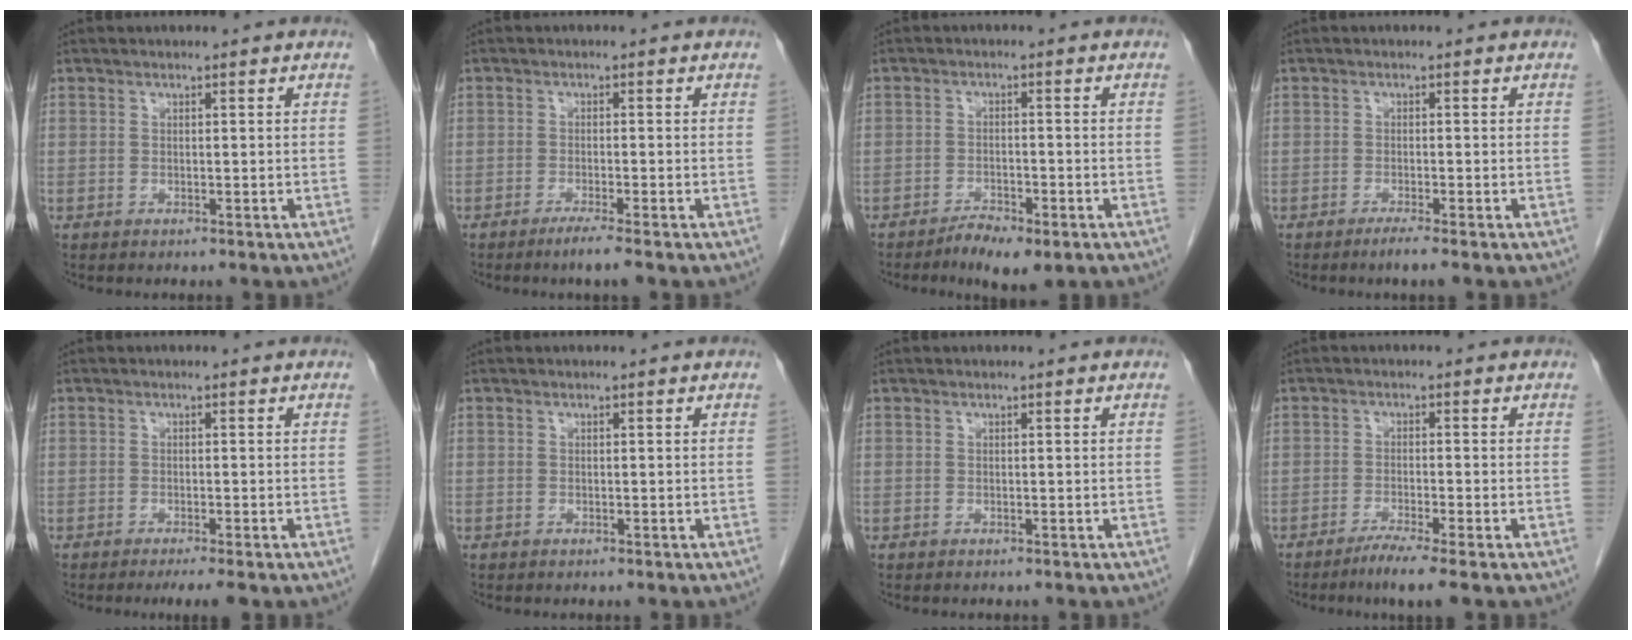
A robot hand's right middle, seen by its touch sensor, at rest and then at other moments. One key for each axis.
{"total": 2.7, "fx": -1.9, "fy": -0.5, "fz": 1.8, "tx": -0.037, "ty": -0.007, "tz": -0.035}
{"total": 4.8, "fx": -3.3, "fy": 1.2, "fz": 3.4, "tx": -0.059, "ty": -0.006, "tz": -0.048}
{"total": 1.8, "fx": -1.3, "fy": -0.4, "fz": 1.1, "tx": -0.025, "ty": -0.004, "tz": -0.024}
{"total": 2.9, "fx": -2.1, "fy": 0.1, "fz": 1.9, "tx": -0.024, "ty": -0.007, "tz": -0.031}
{"total": 0.0}
{"total": 0.0}
{"total": 4.2, "fx": -3.1, "fy": -0.7, "fz": 2.8, "tx": -0.053, "ty": -0.012, "tz": -0.058}